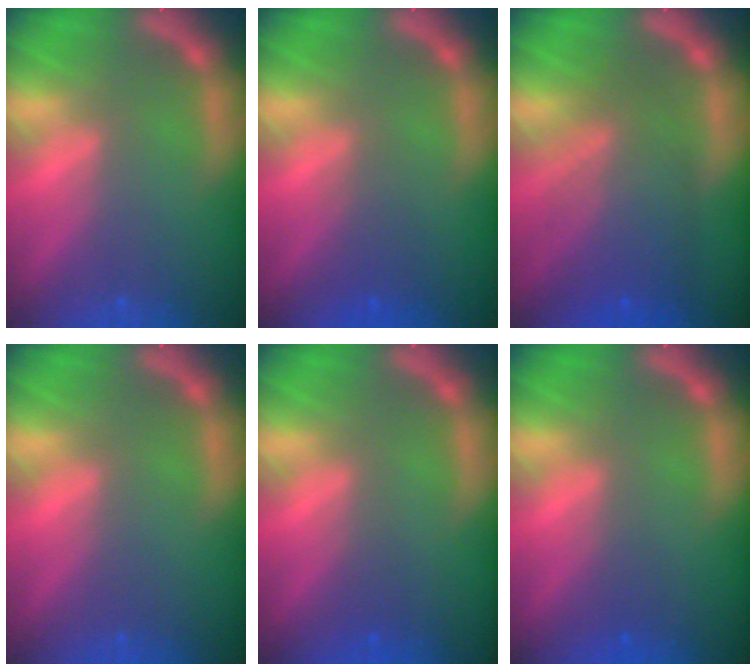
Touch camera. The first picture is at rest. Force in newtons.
{"total": 2.0}
{"total": 7.5}
{"total": 0.0}
{"total": 0.9}
{"total": 0.9}